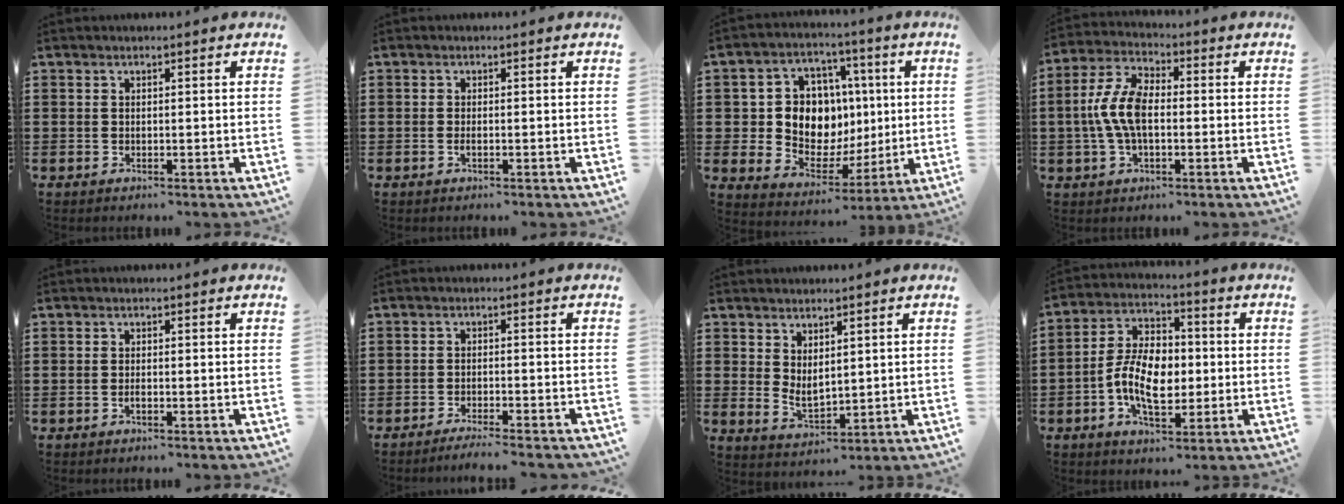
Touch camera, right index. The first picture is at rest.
{"total": 0.9, "force": [-0.3, 0.2, 0.8], "torque": [-0.016, -0.004, -0.004]}
{"total": 10.4, "force": [1.6, 8.9, 5.1], "torque": [-0.111, 0.008, 0.038]}
{"total": 8.1, "force": [-0.8, 4.0, 7.0], "torque": [-0.169, 0.000, -0.024]}
{"total": 0.9, "force": [-0.4, 0.2, 0.7], "torque": [-0.015, -0.005, -0.007]}
{"total": 2.5, "force": [-2.4, -0.3, 0.6], "torque": [-0.013, 0.000, -0.049]}
{"total": 3.2, "force": [1.8, 1.8, 2.0], "torque": [-0.044, -0.001, 0.034]}
{"total": 9.7, "force": [-1.4, 5.9, 7.6], "torque": [-0.173, 0.010, -0.032]}